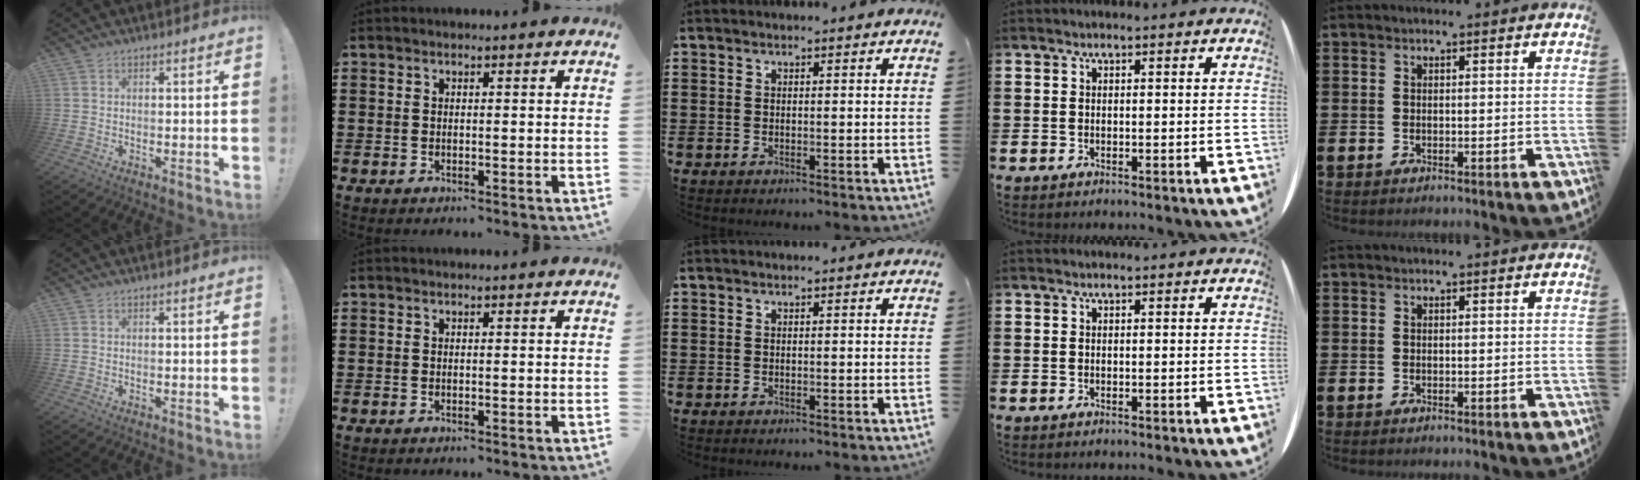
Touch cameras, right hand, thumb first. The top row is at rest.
{}